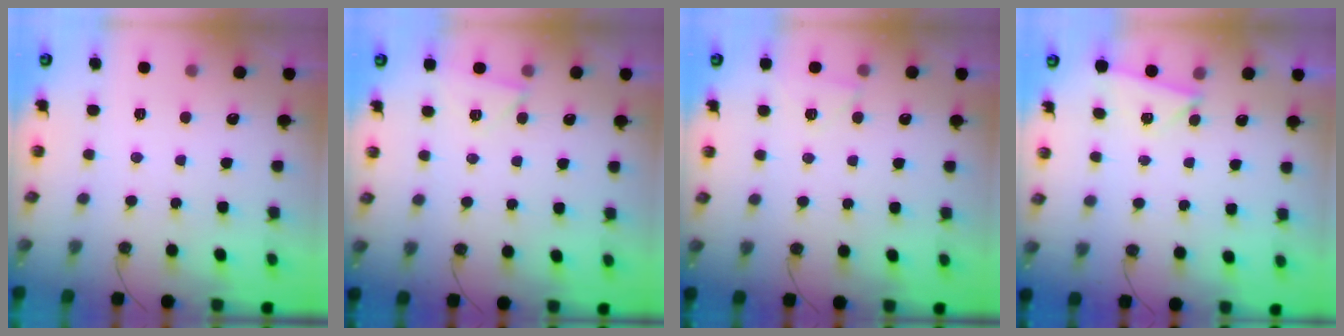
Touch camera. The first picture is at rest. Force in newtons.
{"total": 5.3, "press": 2.4, "slide": 4.7}
{"total": 4.0, "press": 3.9, "slide": 0.4}
{"total": 2.0, "press": 1.7, "slide": 1.0}